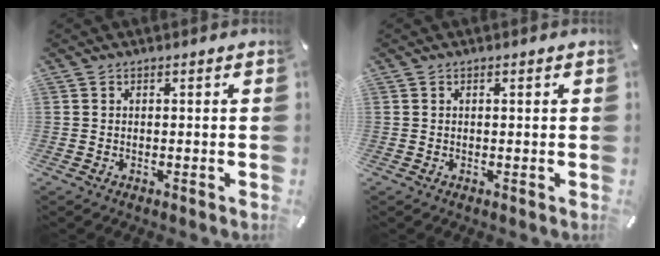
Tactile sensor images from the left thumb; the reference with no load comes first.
{"total": 0.7, "force": [0.1, 0.1, 0.6], "torque": [-0.012, 0.000, 0.002]}